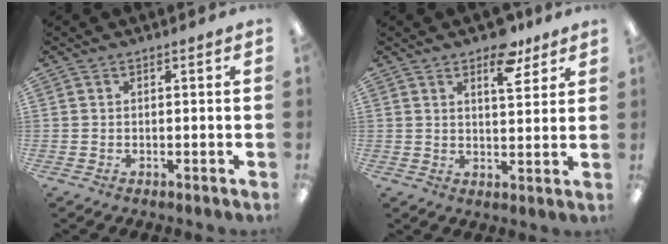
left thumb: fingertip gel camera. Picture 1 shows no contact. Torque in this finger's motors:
{"motor_torque": [-0.17, 0.12, -0.02, -0.18, 0.09]}